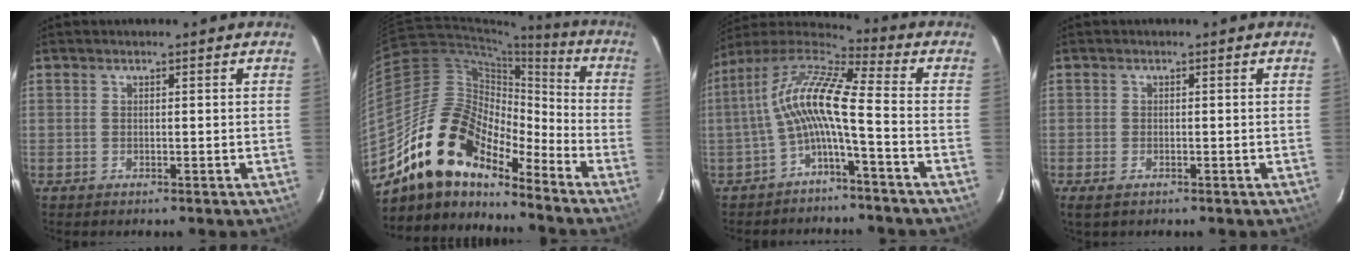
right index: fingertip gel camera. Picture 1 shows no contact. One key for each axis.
{"total": 17.0, "fx": -13.4, "fy": 6.9, "fz": 7.8, "tx": -0.139, "ty": 0.009, "tz": -0.258}
{"total": 11.7, "fx": -2.3, "fy": 1.2, "fz": 11.4, "tx": -0.227, "ty": 0.017, "tz": -0.051}
{"total": 2.4, "fx": -1.6, "fy": 1.1, "fz": 1.5, "tx": -0.029, "ty": -0.010, "tz": -0.028}